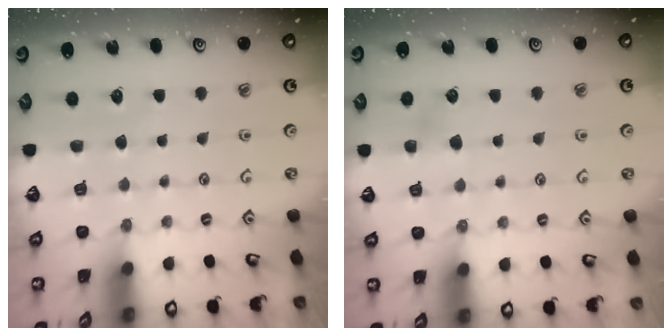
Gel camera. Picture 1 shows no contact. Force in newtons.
{"total": 5.3, "press": 5.2, "slide": 0.6}